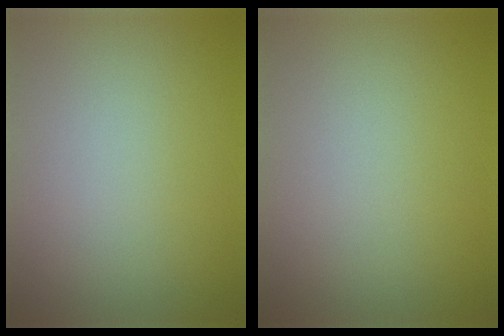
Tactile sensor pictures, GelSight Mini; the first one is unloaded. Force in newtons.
{"total": 0.0}